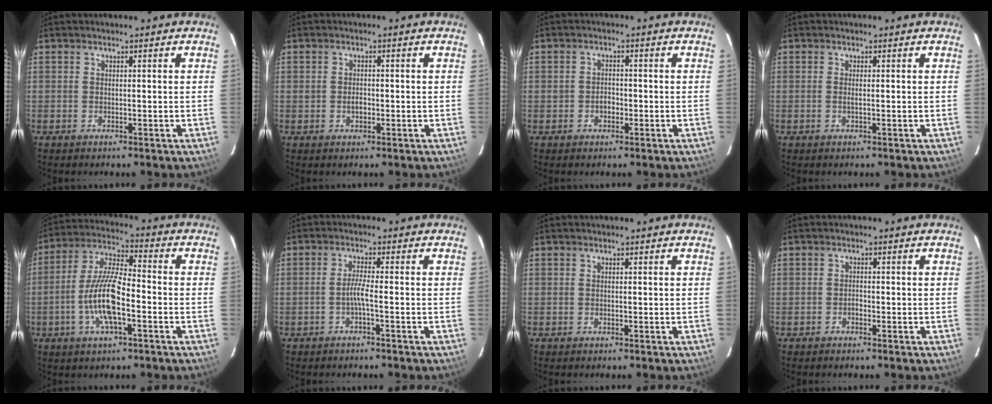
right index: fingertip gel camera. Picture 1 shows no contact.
{"total": 1.9, "force": [-0.4, 1.3, 1.3], "torque": [-0.024, 0.003, -0.007]}
{"total": 2.4, "force": [-0.8, 1.8, 1.2], "torque": [-0.023, 0.007, -0.013]}
{"total": 1.0, "force": [-0.1, -0.2, 0.9], "torque": [-0.020, -0.001, -0.003]}
{"total": 12.1, "force": [-3.9, 3.2, 10.9], "torque": [-0.230, -0.001, -0.076]}
{"total": 2.4, "force": [-1.2, -0.5, 2.0], "torque": [-0.041, 0.001, -0.023]}
{"total": 0.0}
{"total": 0.7, "force": [-0.6, 0.4, 0.2], "torque": [-0.005, 0.001, -0.011]}